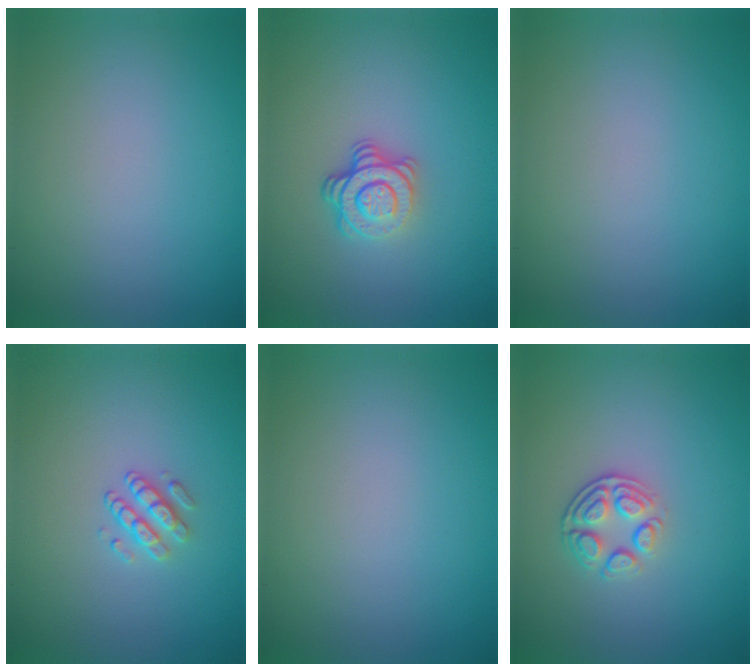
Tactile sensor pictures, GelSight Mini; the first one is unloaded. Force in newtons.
{"total": 3.9, "press": 2.7, "slide": 2.9}
{"total": 0.0}
{"total": 1.8, "press": 1.3, "slide": 1.2}
{"total": 0.0}
{"total": 3.0, "press": 2.3, "slide": 1.9}